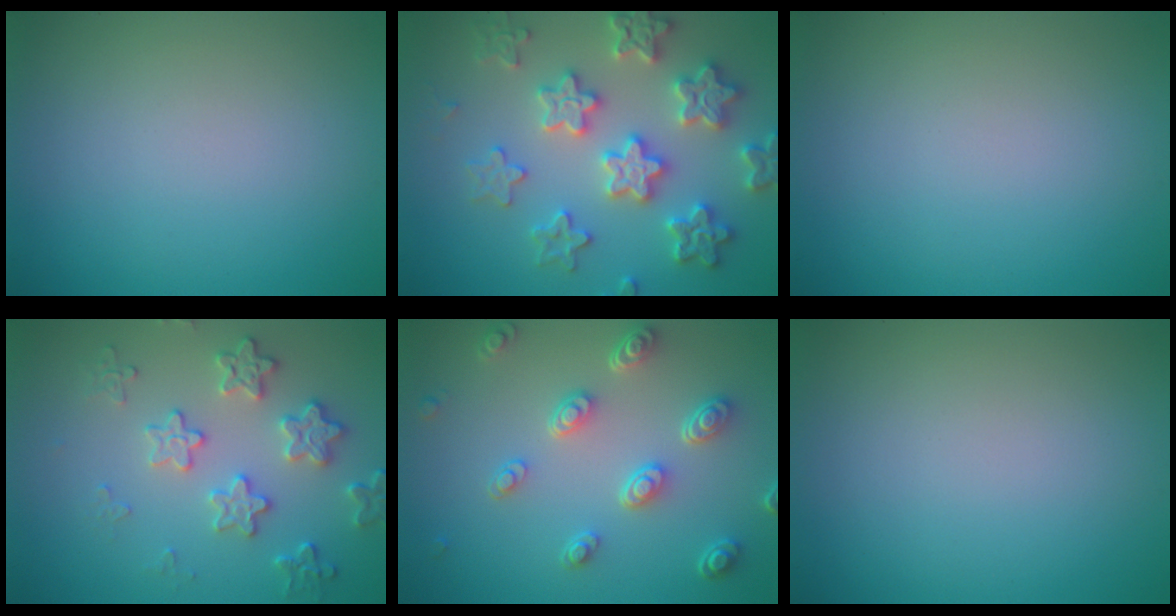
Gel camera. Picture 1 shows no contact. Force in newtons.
{"total": 6.1, "press": 6.0, "slide": 1.3}
{"total": 0.0}
{"total": 3.8, "press": 3.5, "slide": 1.7}
{"total": 4.6, "press": 3.5, "slide": 3.0}
{"total": 0.0}